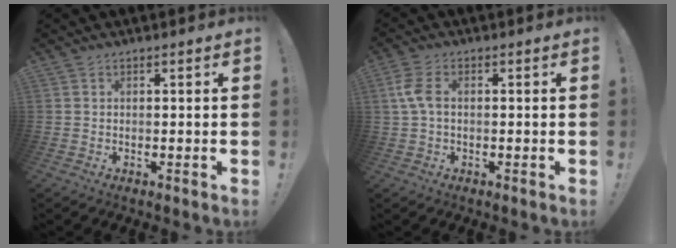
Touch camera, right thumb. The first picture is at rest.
{"total": 5.9, "force": [0.3, 3.1, 5.0], "torque": [-0.110, 0.006, 0.005]}